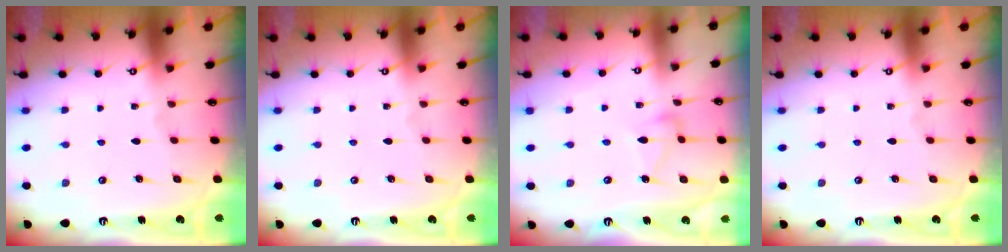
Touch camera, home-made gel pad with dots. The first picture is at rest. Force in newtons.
{"total": 0.0}
{"total": 5.3, "press": 5.3, "slide": 0.3}
{"total": 0.0}